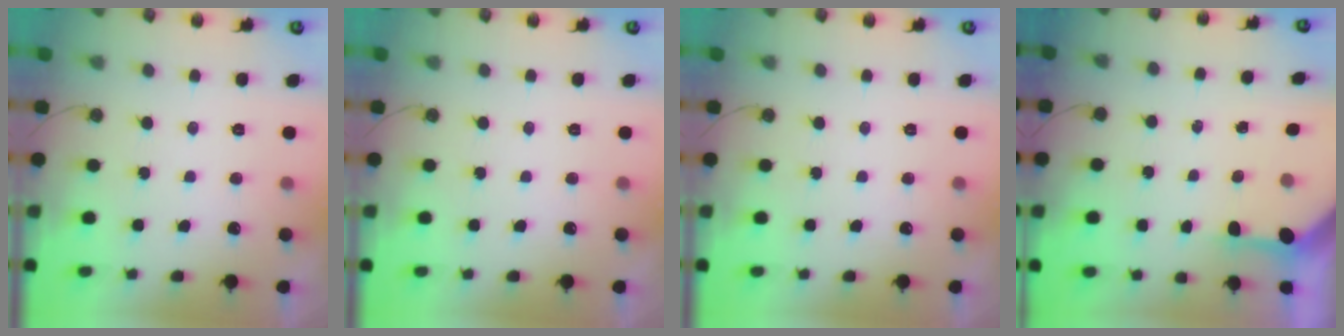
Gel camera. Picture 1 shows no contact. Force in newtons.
{"total": 0.0}
{"total": 0.0}
{"total": 3.2, "press": 3.2, "slide": 0.2}